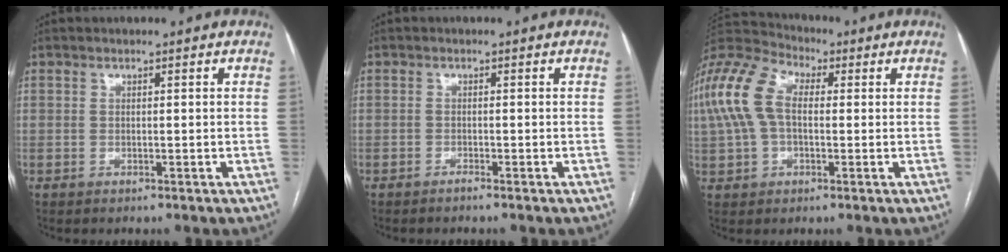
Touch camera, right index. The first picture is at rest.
{"total": 0.7, "force": [-0.7, -0.2, 0.2], "torque": [-0.007, -0.001, -0.012]}
{"total": 11.7, "force": [1.6, 6.8, 9.4], "torque": [-0.227, 0.048, 0.026]}